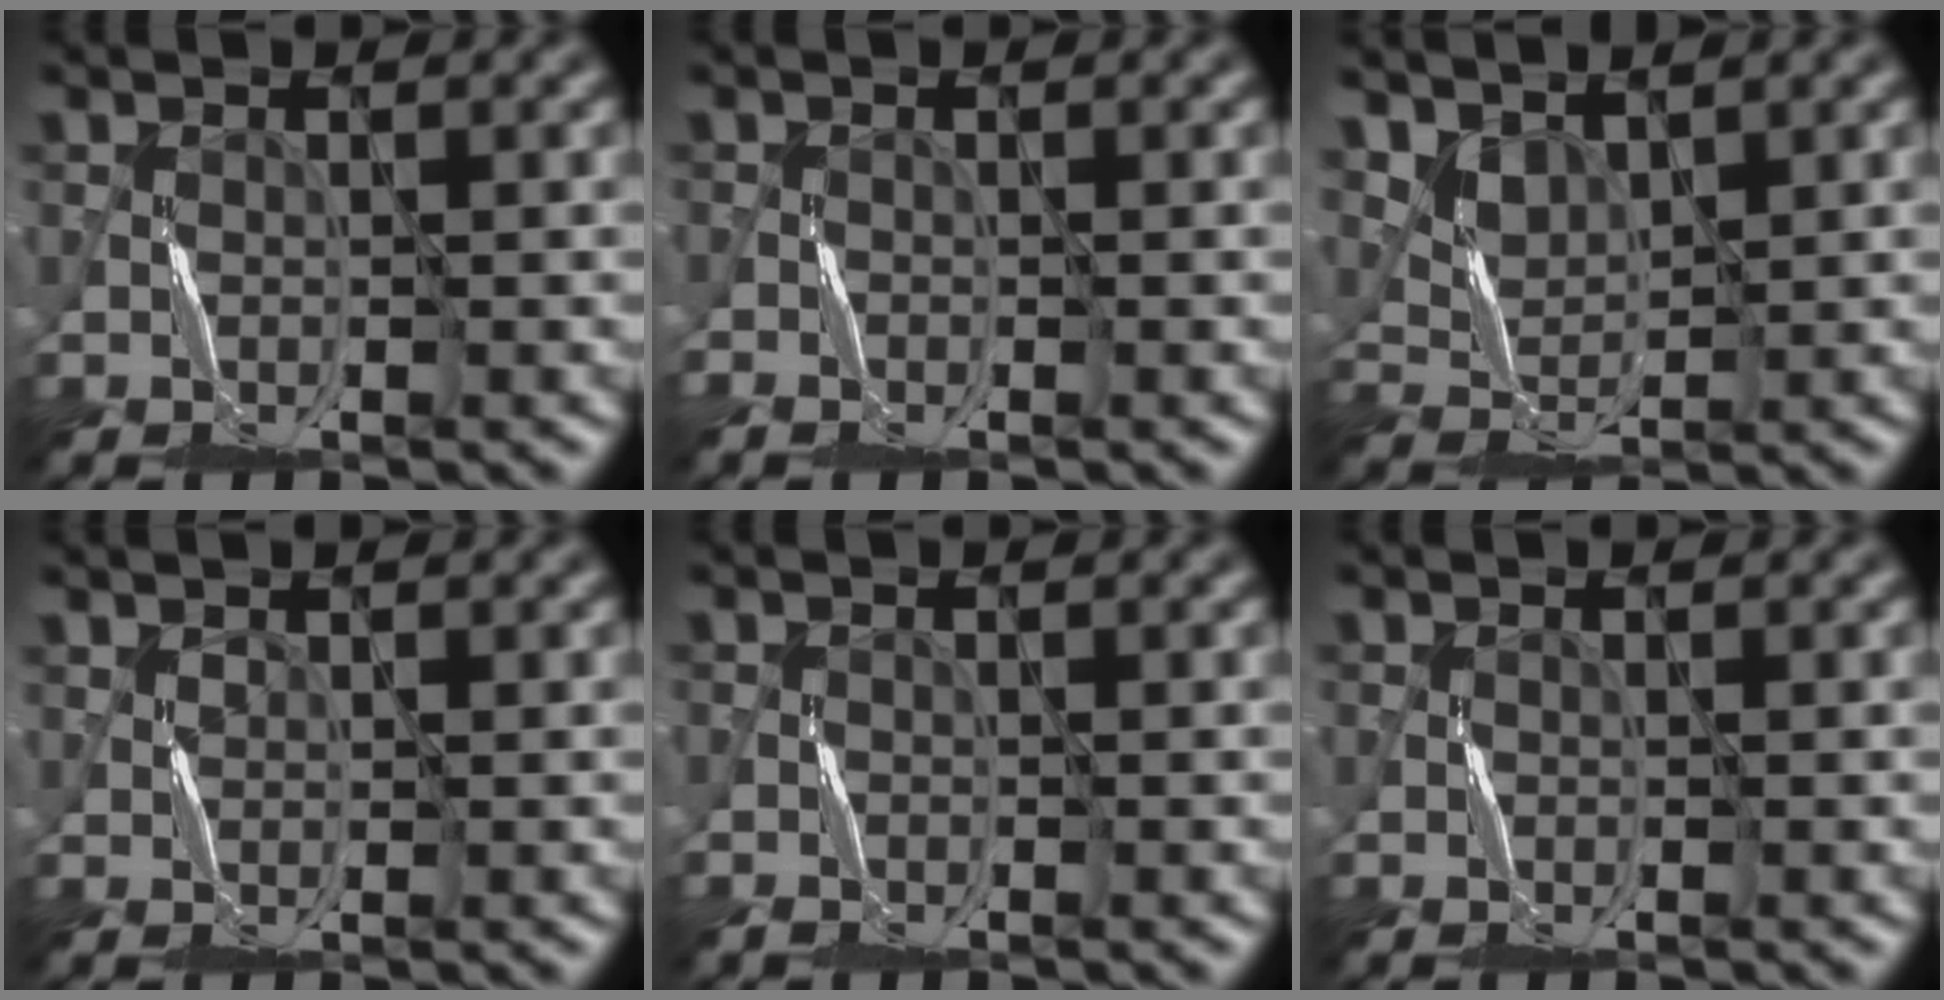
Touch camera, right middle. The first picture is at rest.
{"total": 1.2, "force": [-1.0, 0.4, 0.6], "torque": [-0.016, -0.002, -0.022]}
{"total": 2.6, "force": [2.1, 1.2, 1.0], "torque": [-0.030, -0.010, 0.050]}
{"total": 0.9, "force": [0.8, 0.3, 0.4], "torque": [-0.011, -0.001, 0.018]}
{"total": 1.1, "force": [-0.8, 0.5, 0.5], "torque": [-0.015, 0.000, -0.018]}
{"total": 0.0}